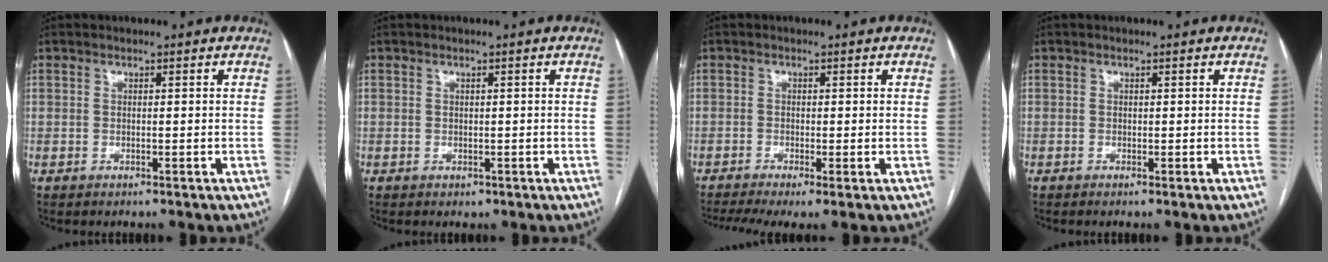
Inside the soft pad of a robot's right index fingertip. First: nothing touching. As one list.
[{"total": 0.9, "force": [-0.3, 0.8, 0.3], "torque": [-0.004, 0.002, 0.002]}, {"total": 2.5, "force": [-1.4, 0.4, 2.0], "torque": [-0.038, -0.008, -0.025]}, {"total": 0.0}]